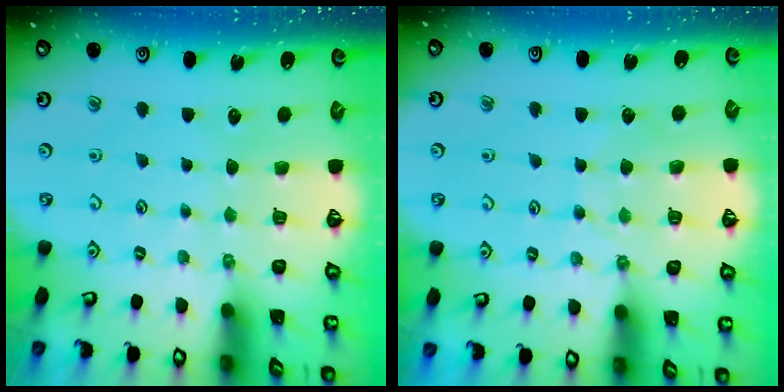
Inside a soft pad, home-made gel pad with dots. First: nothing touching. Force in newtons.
{"total": 4.6, "press": 4.5, "slide": 0.5}